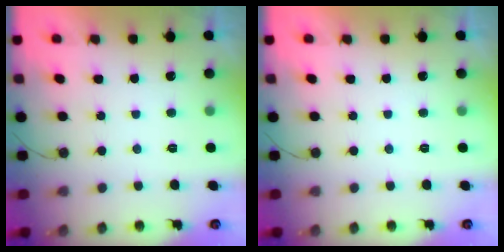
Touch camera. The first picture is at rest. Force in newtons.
{"total": 0.0}